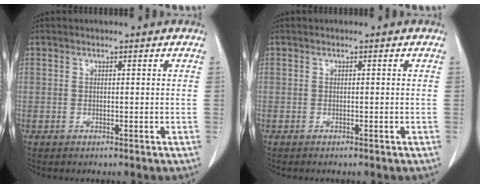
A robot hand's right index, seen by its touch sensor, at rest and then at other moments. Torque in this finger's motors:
{"motor_torque": [-0.01, 0.02, -0.01, 0.02]}